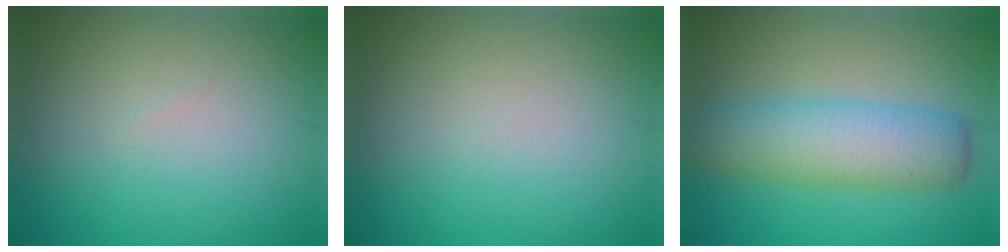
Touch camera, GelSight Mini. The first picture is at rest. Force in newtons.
{"total": 0.0}
{"total": 6.1, "press": 6.1, "slide": 0.4}